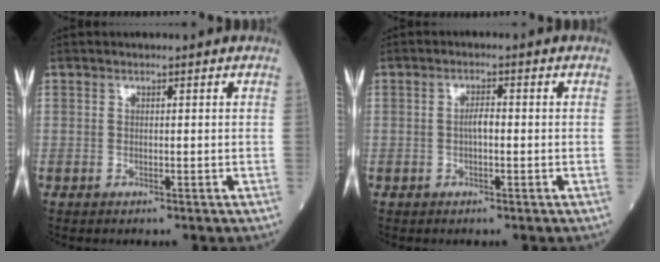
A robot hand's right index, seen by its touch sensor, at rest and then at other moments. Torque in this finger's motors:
{"motor_torque": [0.33, -0.04, 0.18, 0.06]}